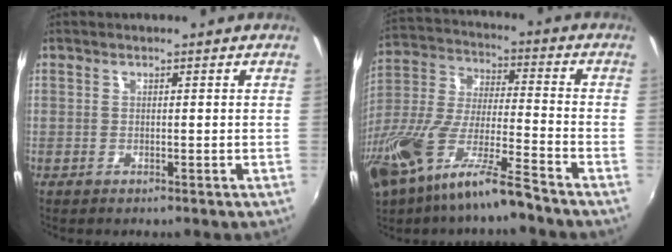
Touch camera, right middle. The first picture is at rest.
{"total": 18.4, "force": [-11.7, 3.6, 13.7], "torque": [-0.288, -0.030, -0.222]}